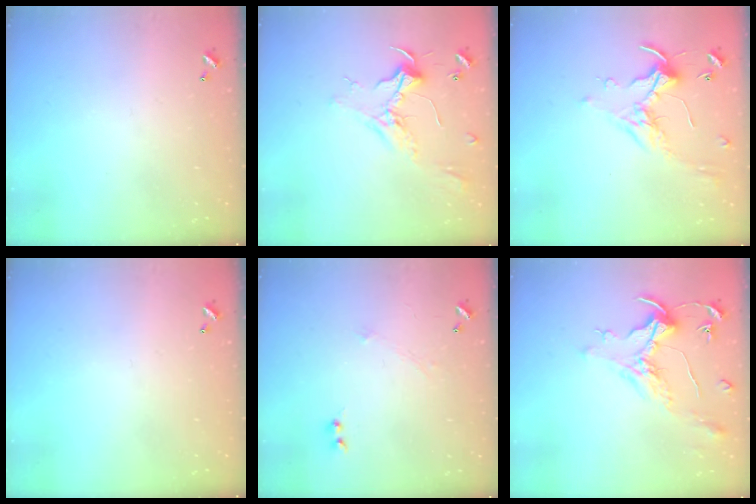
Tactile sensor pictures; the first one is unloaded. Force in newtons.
{"total": 2.3, "press": 2.2, "slide": 0.9}
{"total": 0.6, "press": 0.5, "slide": 0.3}
{"total": 0.0}
{"total": 1.1, "press": 0.9, "slide": 0.5}
{"total": 1.6, "press": 1.4, "slide": 0.7}